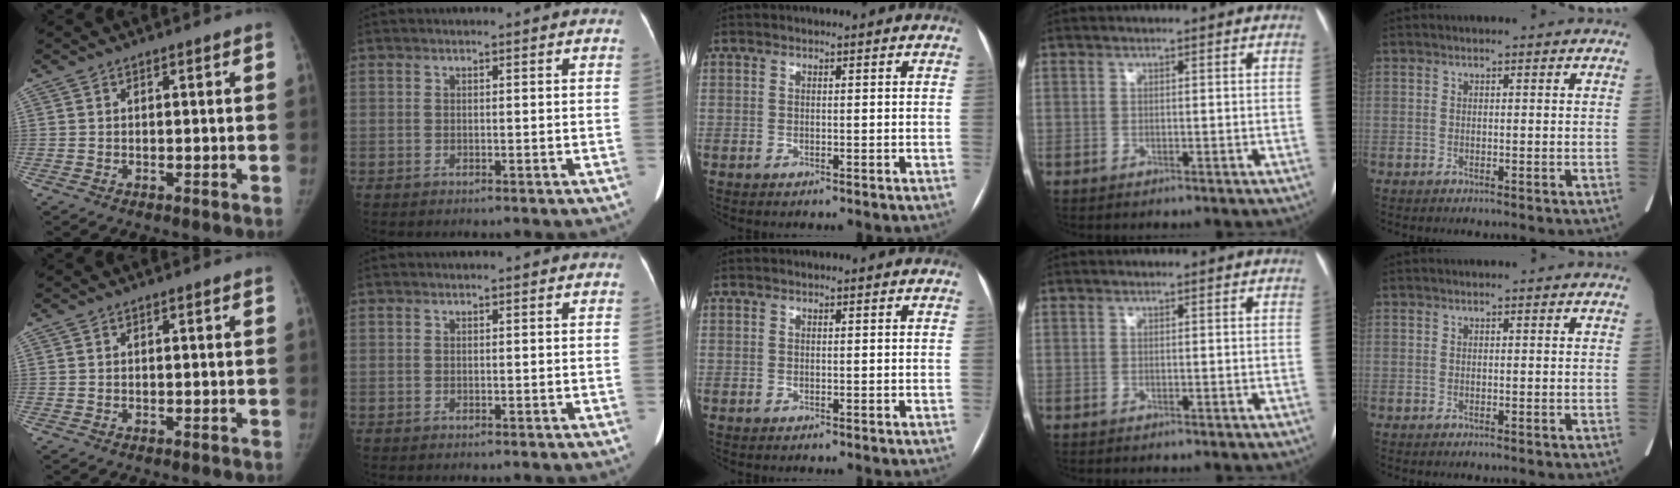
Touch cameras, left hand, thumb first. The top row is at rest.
{}